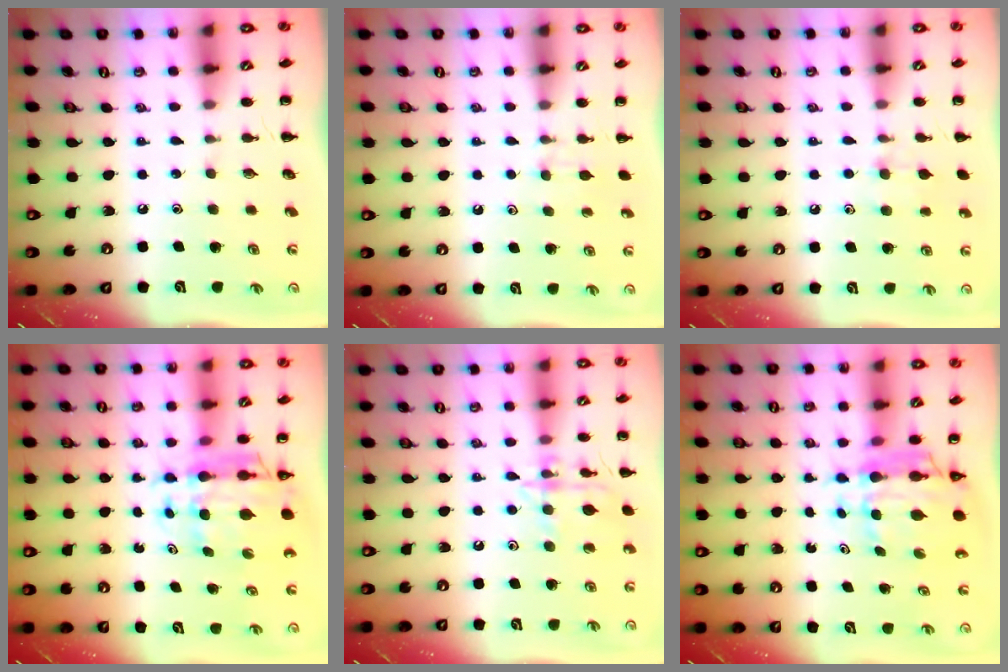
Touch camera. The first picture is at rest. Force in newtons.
{"total": 3.9, "press": 3.7, "slide": 1.2}
{"total": 8.1, "press": 7.9, "slide": 1.9}
{"total": 8.6, "press": 8.2, "slide": 2.7}
{"total": 14.4, "press": 14.4, "slide": 1.3}
{"total": 7.4, "press": 6.8, "slide": 2.7}